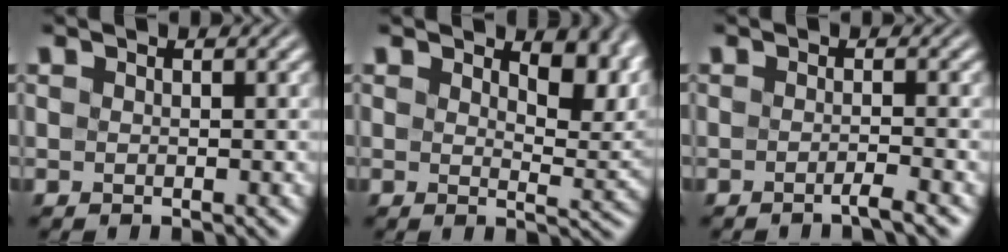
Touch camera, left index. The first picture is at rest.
{"total": 5.8, "force": [3.0, 2.4, 4.4], "torque": [-0.059, -0.006, 0.044]}
{"total": 1.7, "force": [-1.1, 0.2, 1.2], "torque": [-0.010, -0.002, -0.030]}